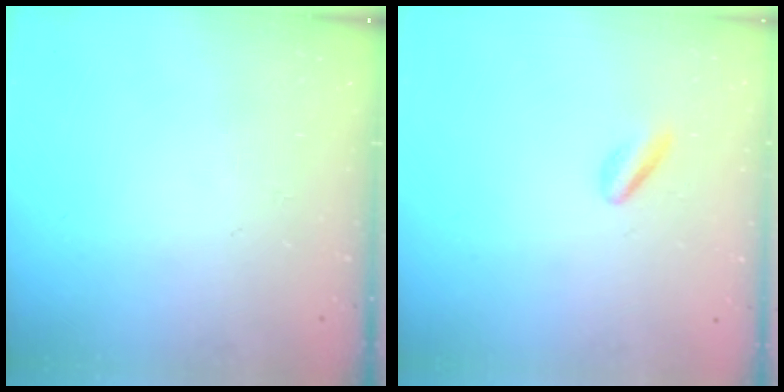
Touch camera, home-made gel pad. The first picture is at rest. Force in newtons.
{"total": 1.2, "press": 1.1, "slide": 0.6}